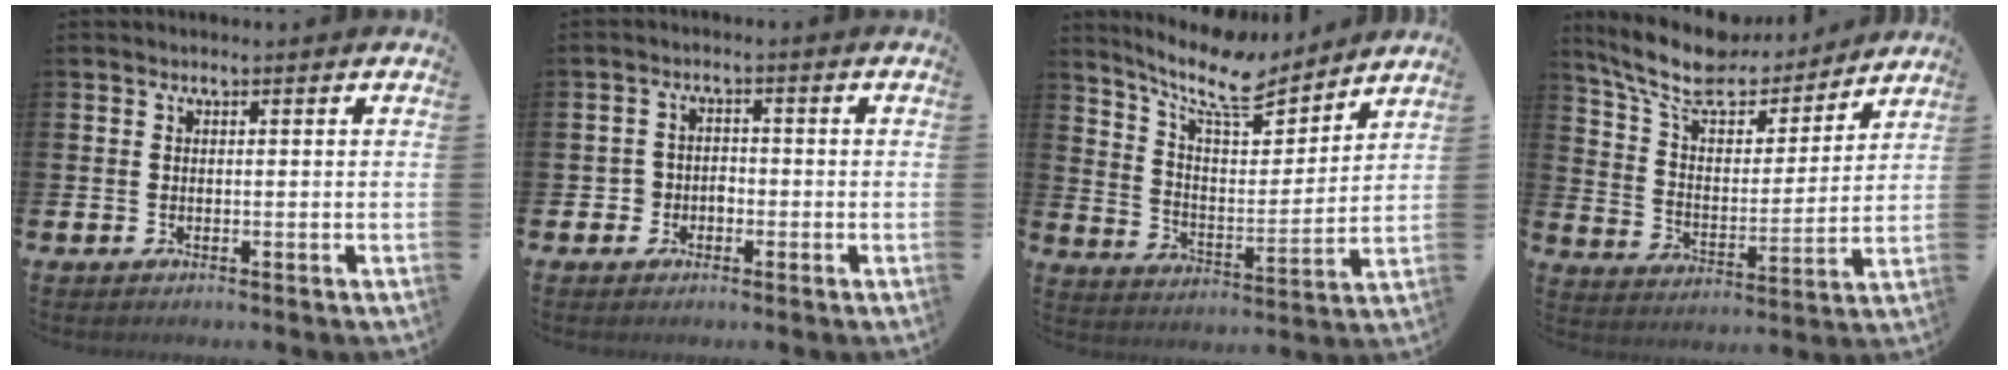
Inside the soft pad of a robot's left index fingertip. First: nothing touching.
{"total": 2.6, "force": [-1.3, 2.2, 0.1], "torque": [-0.009, 0.004, -0.032]}
{"total": 10.7, "force": [9.3, 2.9, 4.4], "torque": [-0.106, -0.067, 0.161]}
{"total": 11.3, "force": [10.0, 3.5, 4.0], "torque": [-0.113, -0.062, 0.173]}